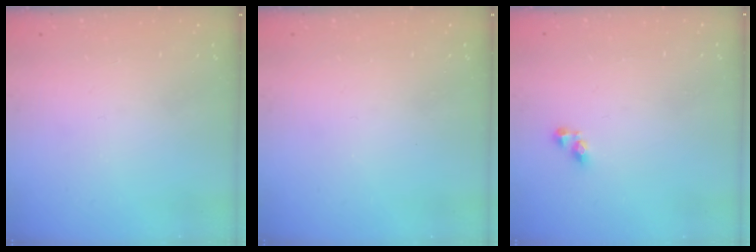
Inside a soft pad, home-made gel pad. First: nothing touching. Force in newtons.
{"total": 0.0}
{"total": 4.4, "press": 4.3, "slide": 0.7}